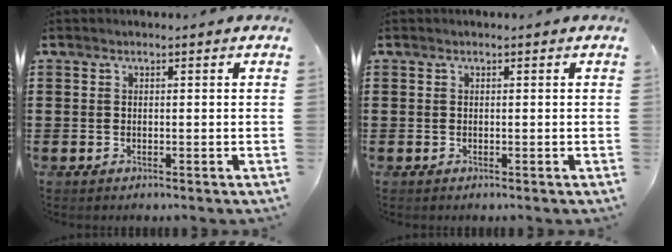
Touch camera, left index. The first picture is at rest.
{"total": 0.0}